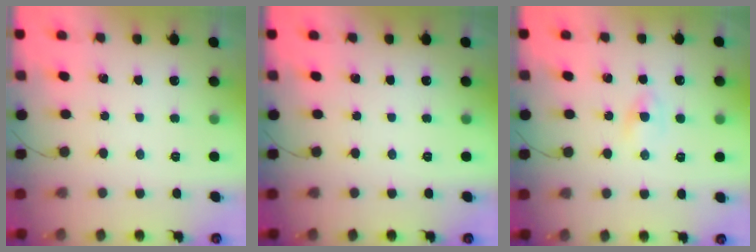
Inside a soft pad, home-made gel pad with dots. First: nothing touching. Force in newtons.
{"total": 0.0}
{"total": 1.6, "press": 1.4, "slide": 0.8}